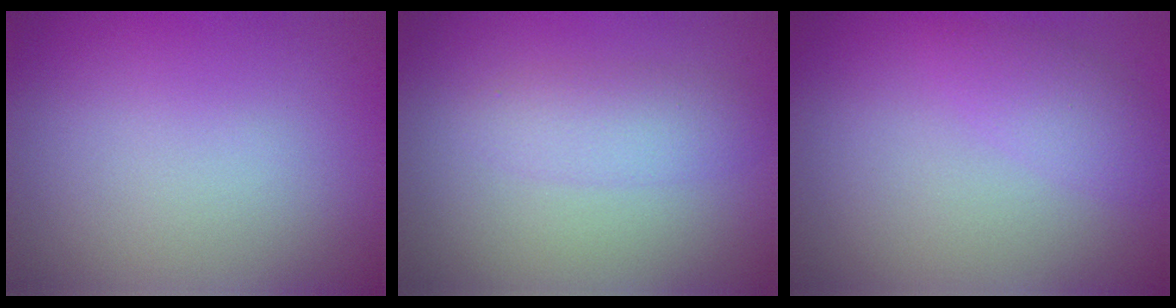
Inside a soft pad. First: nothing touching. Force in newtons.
{"total": 2.4, "press": 2.4, "slide": 0.0}
{"total": 2.2, "press": 2.2, "slide": 0.2}